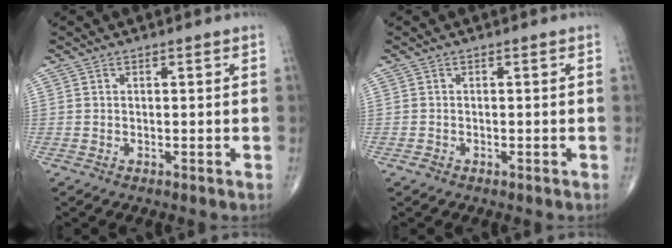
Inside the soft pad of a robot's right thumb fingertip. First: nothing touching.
{"total": 0.7, "force": [-0.4, 0.5, 0.2], "torque": [-0.006, 0.002, -0.009]}